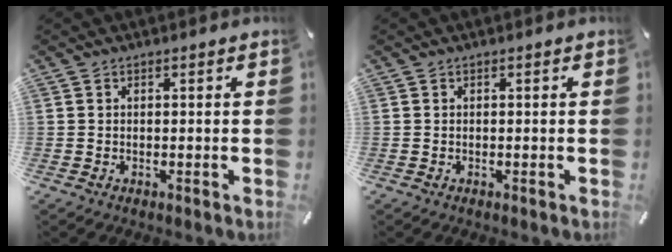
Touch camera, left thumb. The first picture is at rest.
{"total": 0.0}